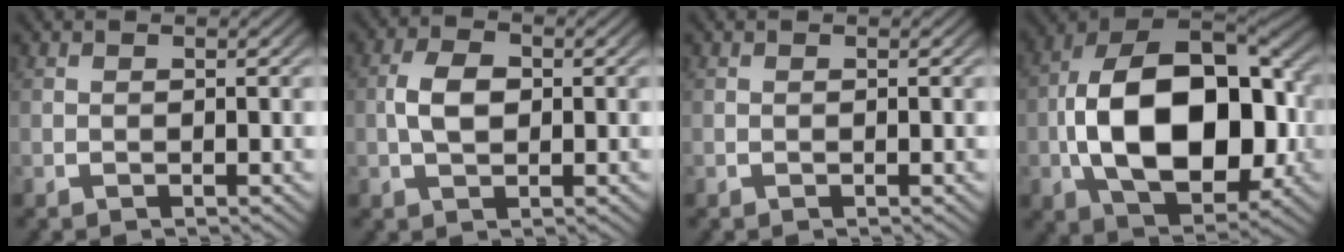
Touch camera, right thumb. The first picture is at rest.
{"total": 3.8, "force": [0.2, 2.4, 2.9], "torque": [-0.057, -0.005, 0.006]}
{"total": 0.0}
{"total": 19.9, "force": [-1.5, 12.7, 15.2], "torque": [-0.305, -0.063, 0.008]}